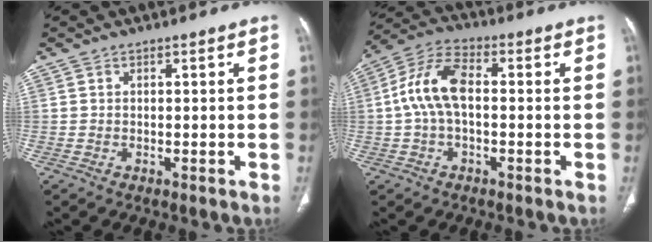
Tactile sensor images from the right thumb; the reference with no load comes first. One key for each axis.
{"total": 10.3, "fx": 0.1, "fy": 5.5, "fz": 8.7, "tx": -0.182, "ty": 0.032, "tz": -0.004}